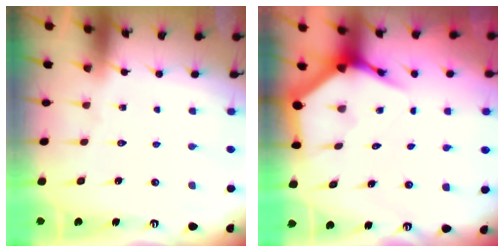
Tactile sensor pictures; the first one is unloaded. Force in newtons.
{"total": 4.1, "press": 4.1, "slide": 0.4}